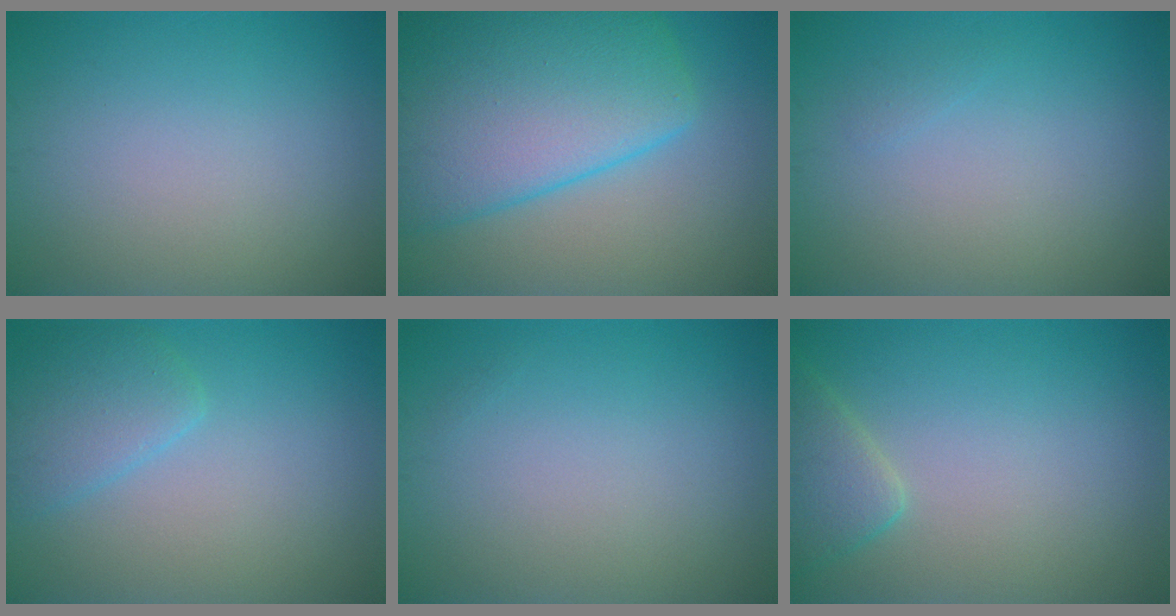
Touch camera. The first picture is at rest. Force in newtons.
{"total": 11.6, "press": 11.6, "slide": 0.4}
{"total": 0.5, "press": 0.5, "slide": 0.1}
{"total": 2.9, "press": 2.9, "slide": 0.1}
{"total": 0.0}
{"total": 2.9, "press": 2.9, "slide": 0.2}